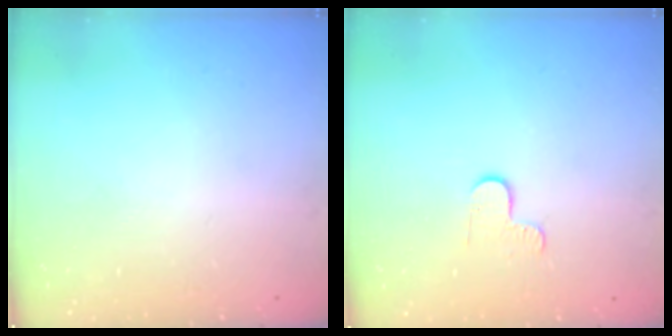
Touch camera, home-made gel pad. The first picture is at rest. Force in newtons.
{"total": 4.1, "press": 4.1, "slide": 0.5}